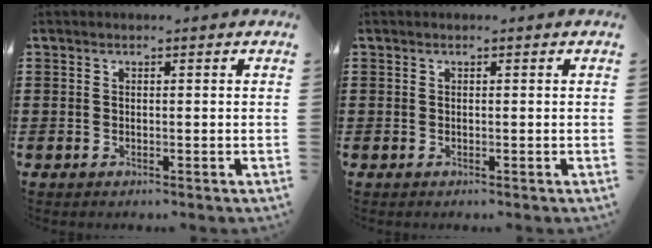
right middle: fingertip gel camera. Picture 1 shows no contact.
{"total": 0.0}